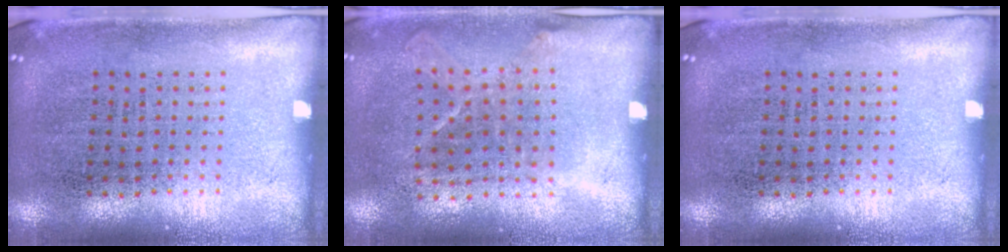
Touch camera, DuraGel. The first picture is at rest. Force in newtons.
{"total": 1.3, "press": 1.0, "slide": 0.8}
{"total": 0.0}